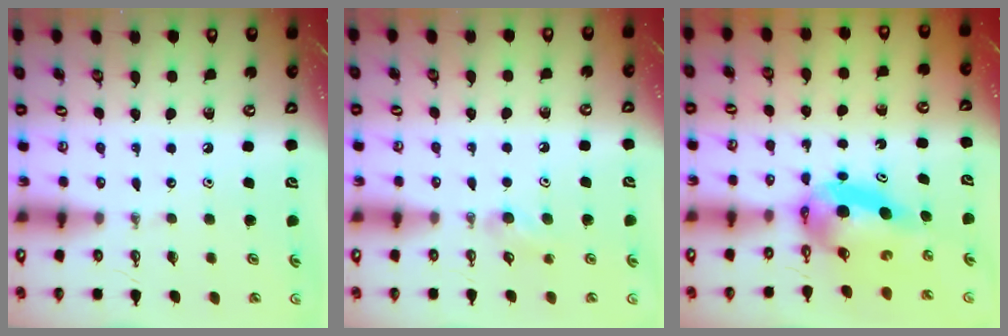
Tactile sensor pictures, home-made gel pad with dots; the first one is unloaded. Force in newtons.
{"total": 3.6, "press": 3.4, "slide": 1.2}
{"total": 6.0, "press": 5.9, "slide": 0.4}